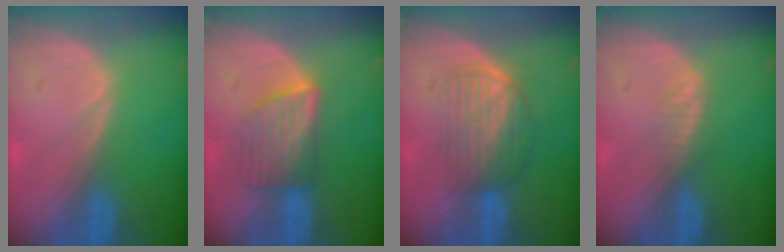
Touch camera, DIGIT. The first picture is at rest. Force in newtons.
{"total": 5.9, "press": 5.7, "slide": 1.5}
{"total": 5.8, "press": 5.6, "slide": 1.7}
{"total": 1.6, "press": 1.6, "slide": 0.1}